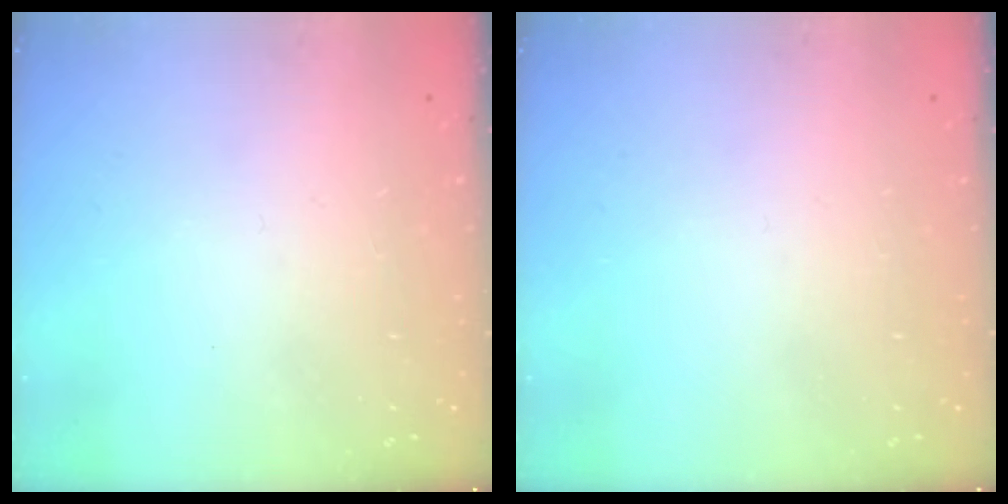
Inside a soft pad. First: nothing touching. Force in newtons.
{"total": 0.0}